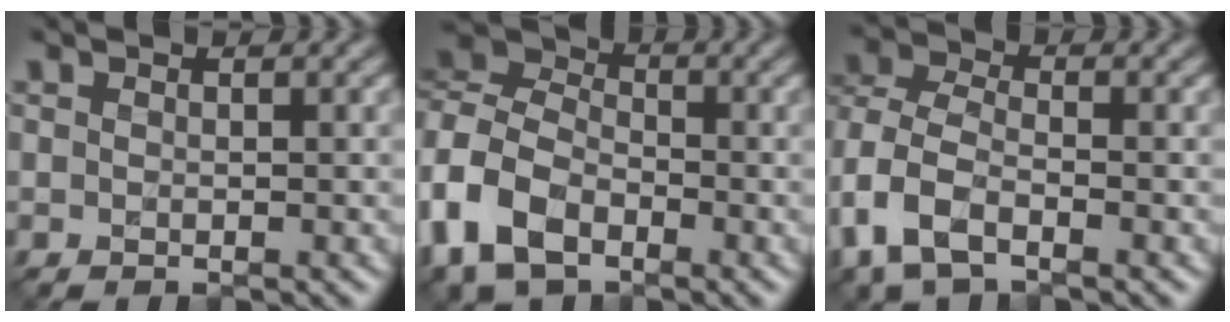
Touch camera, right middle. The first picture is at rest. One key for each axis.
{"total": 9.8, "fx": -4.6, "fy": 6.5, "fz": 5.6, "tx": -0.131, "ty": -0.016, "tz": -0.105}
{"total": 5.5, "fx": -2.4, "fy": 3.2, "fz": 3.8, "tx": -0.095, "ty": -0.005, "tz": -0.061}